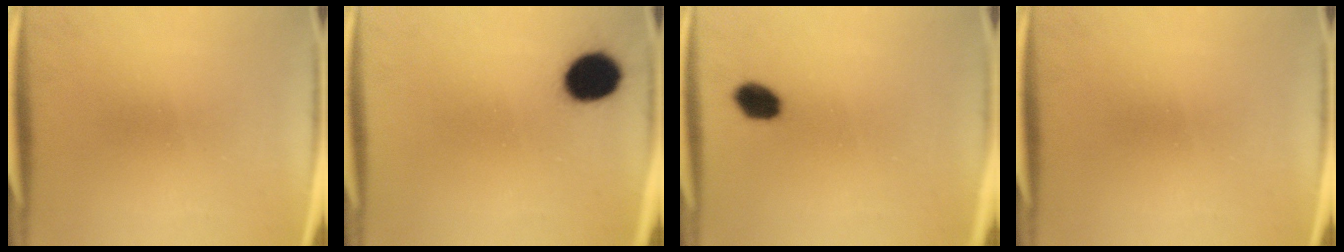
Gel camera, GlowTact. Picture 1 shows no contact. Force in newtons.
{"total": 10.0}
{"total": 4.4}
{"total": 0.0}